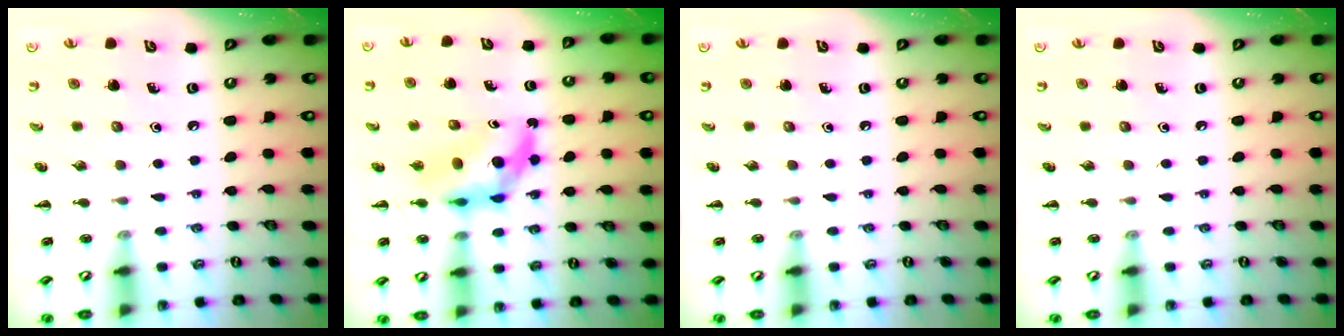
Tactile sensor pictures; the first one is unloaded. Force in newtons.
{"total": 6.8, "press": 6.6, "slide": 1.7}
{"total": 0.0}
{"total": 0.0}